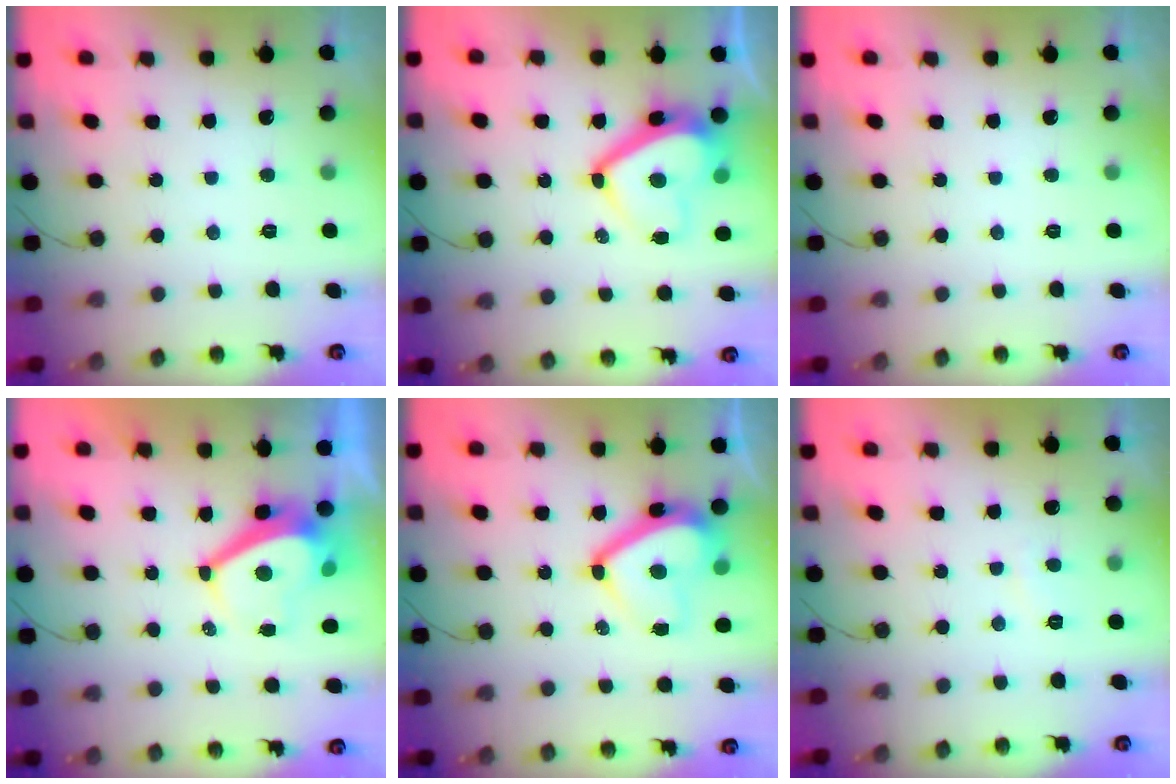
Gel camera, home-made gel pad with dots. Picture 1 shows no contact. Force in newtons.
{"total": 12.6, "press": 12.6, "slide": 1.0}
{"total": 0.0}
{"total": 6.3, "press": 6.3, "slide": 0.7}
{"total": 12.2, "press": 12.0, "slide": 2.1}
{"total": 1.3, "press": 1.2, "slide": 0.5}